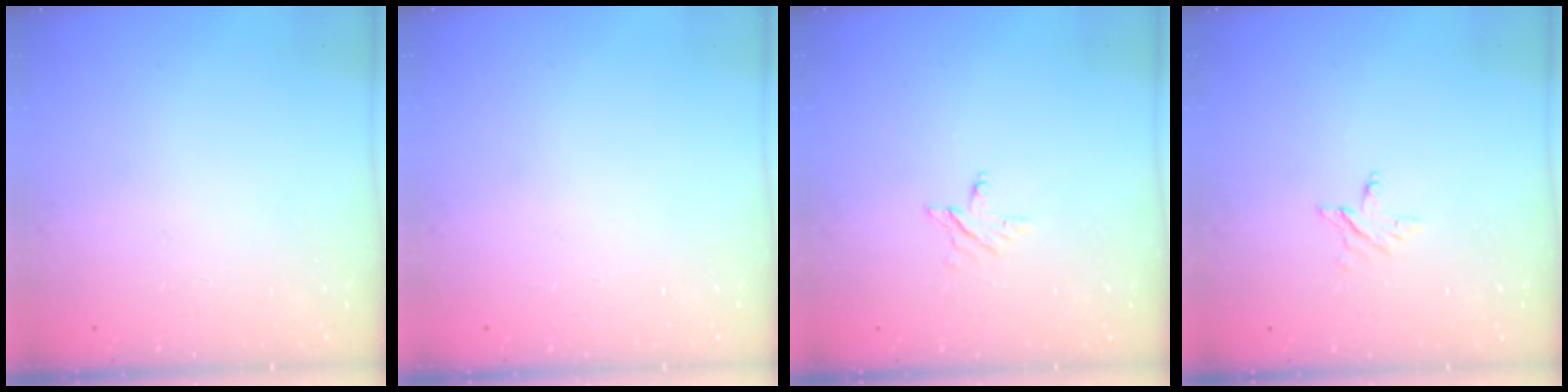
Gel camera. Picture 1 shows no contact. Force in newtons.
{"total": 0.0}
{"total": 2.4, "press": 2.4, "slide": 0.2}
{"total": 2.4, "press": 2.4, "slide": 0.2}